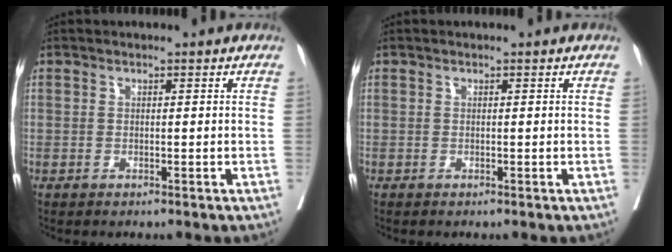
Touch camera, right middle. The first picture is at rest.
{"total": 0.0}